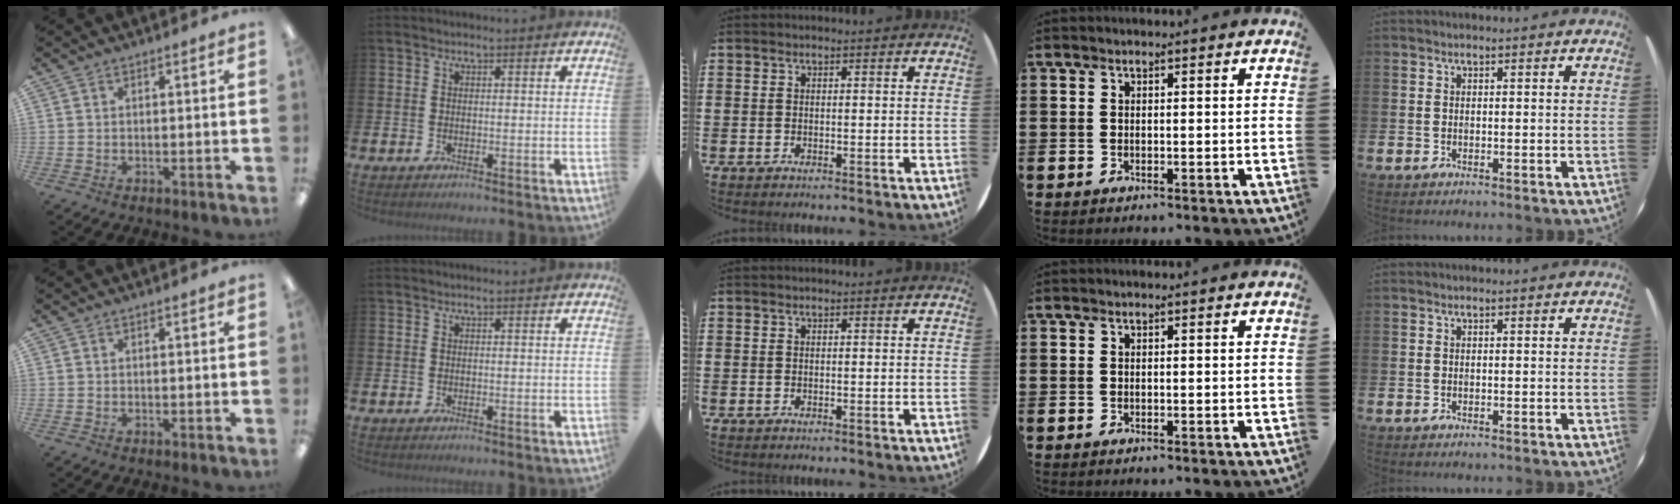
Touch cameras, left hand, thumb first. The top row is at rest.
{}